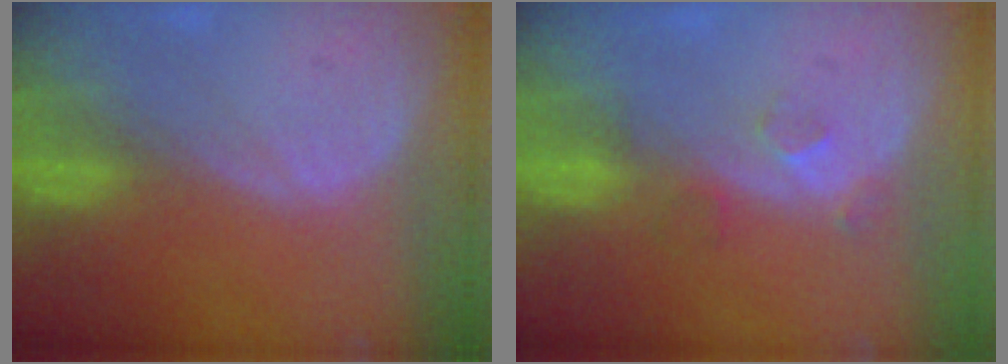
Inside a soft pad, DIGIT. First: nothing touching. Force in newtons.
{"total": 3.2, "press": 2.6, "slide": 1.8}